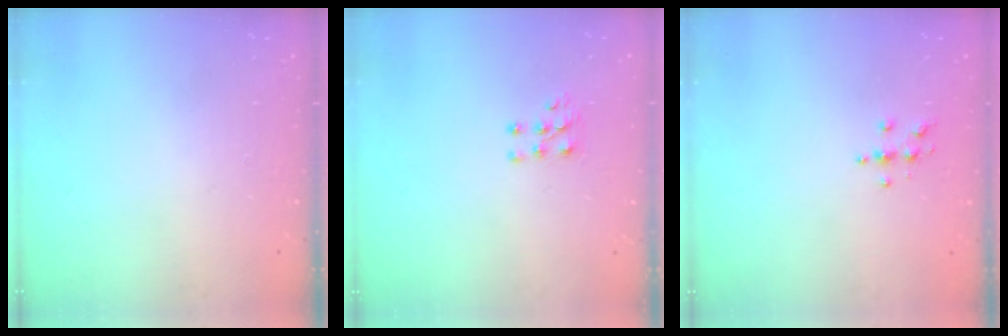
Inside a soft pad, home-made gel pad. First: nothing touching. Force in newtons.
{"total": 5.5, "press": 5.4, "slide": 1.1}
{"total": 3.9, "press": 3.8, "slide": 0.4}